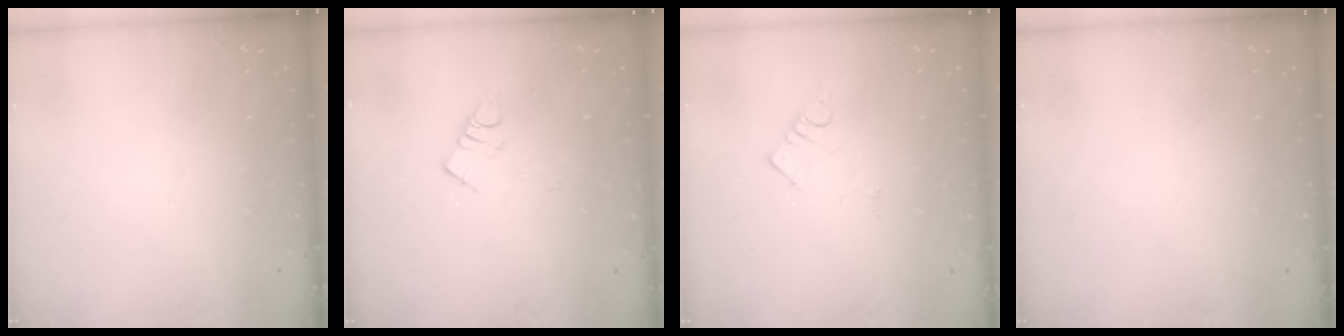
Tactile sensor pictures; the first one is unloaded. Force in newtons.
{"total": 3.9, "press": 3.9, "slide": 0.5}
{"total": 3.5, "press": 3.5, "slide": 0.4}
{"total": 0.0}